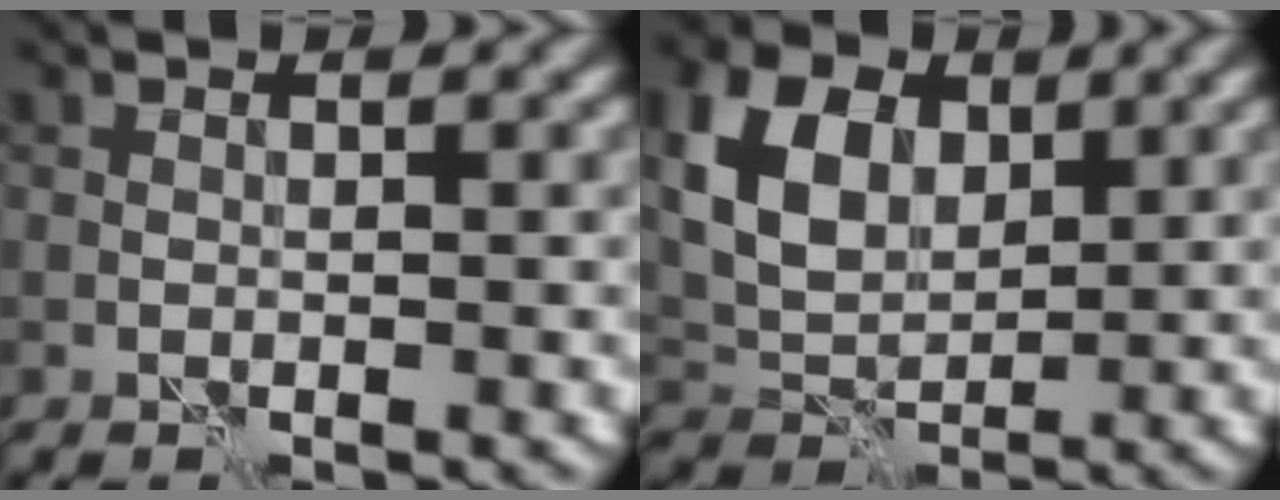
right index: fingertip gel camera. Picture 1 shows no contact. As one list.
[{"total": 6.6, "force": [2.1, 4.6, 4.2], "torque": [-0.090, 0.001, 0.038]}]